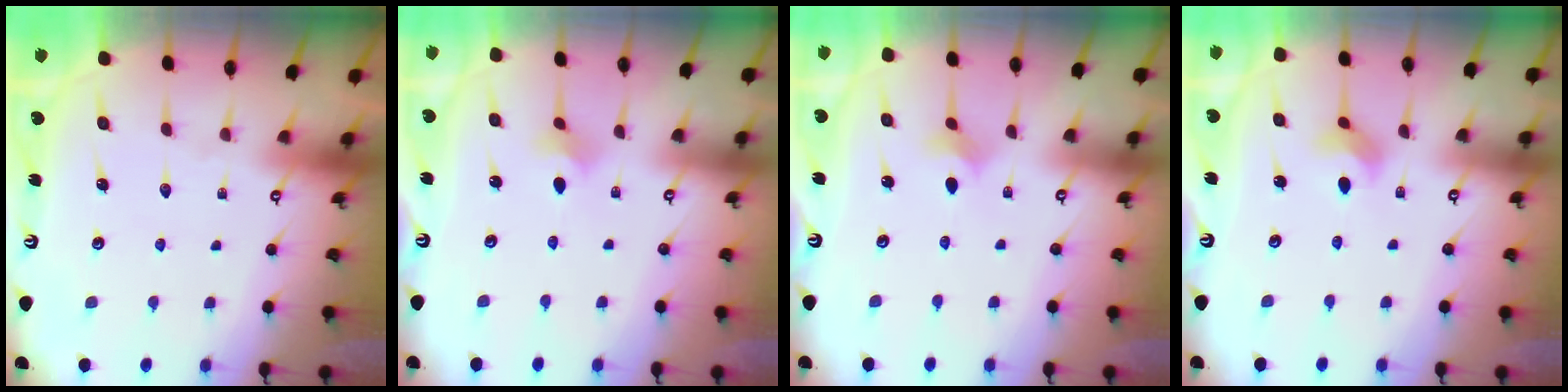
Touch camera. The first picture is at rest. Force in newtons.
{"total": 2.8, "press": 2.7, "slide": 0.6}
{"total": 2.4, "press": 2.4, "slide": 0.5}
{"total": 3.0, "press": 3.0, "slide": 0.6}